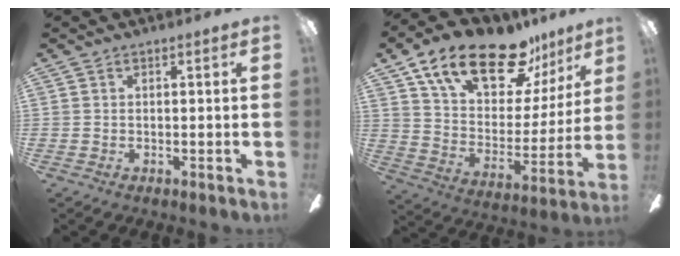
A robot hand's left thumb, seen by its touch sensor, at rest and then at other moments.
{"total": 22.8, "force": [15.6, 9.9, 13.5], "torque": [-0.228, -0.090, 0.271]}